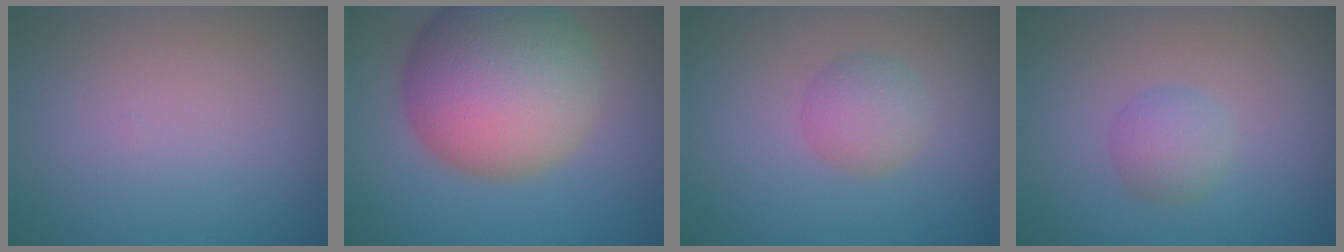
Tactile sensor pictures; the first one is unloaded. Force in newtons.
{"total": 12.6, "press": 12.6, "slide": 0.5}
{"total": 2.4, "press": 2.4, "slide": 0.1}
{"total": 2.0, "press": 2.0, "slide": 0.0}